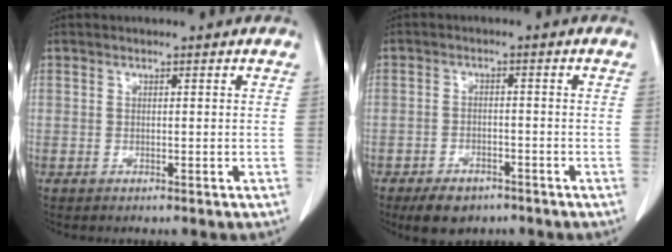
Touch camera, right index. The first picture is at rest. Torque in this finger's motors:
{"motor_torque": [0.49, -0.51, 0.10, 0.02]}